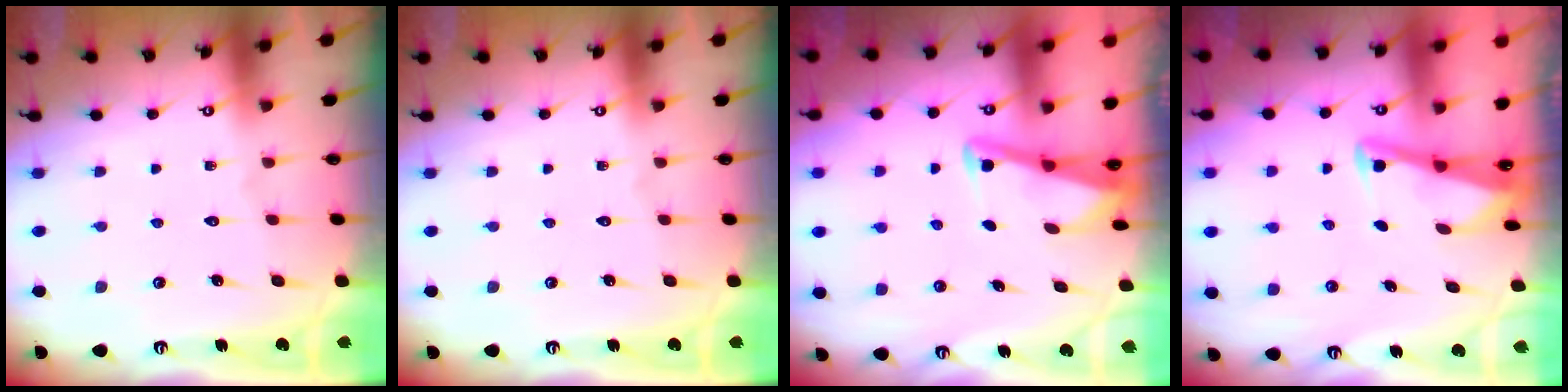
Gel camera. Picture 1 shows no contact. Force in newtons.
{"total": 0.0}
{"total": 2.9, "press": 2.9, "slide": 0.4}
{"total": 3.0, "press": 2.9, "slide": 0.4}